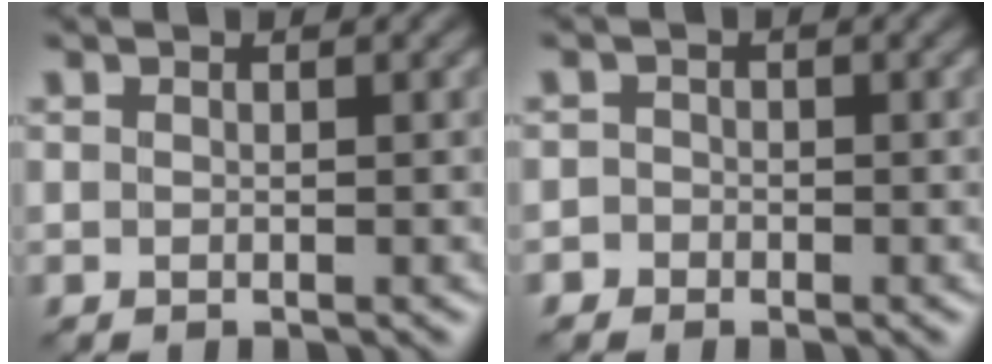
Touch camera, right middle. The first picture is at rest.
{"total": 1.2, "force": [-0.6, 1.0, 0.1], "torque": [0.008, 0.004, -0.016]}